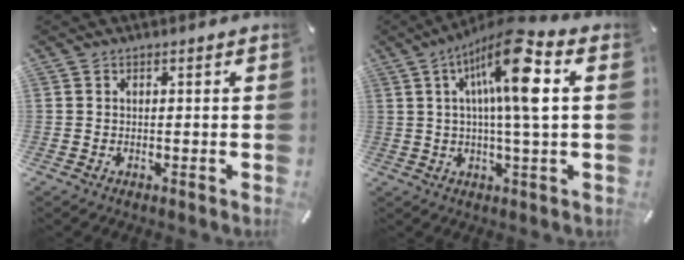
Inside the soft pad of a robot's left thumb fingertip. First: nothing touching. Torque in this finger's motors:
{"motor_torque": [1.98, 3.03, 1.12, 0.40, 0.25]}